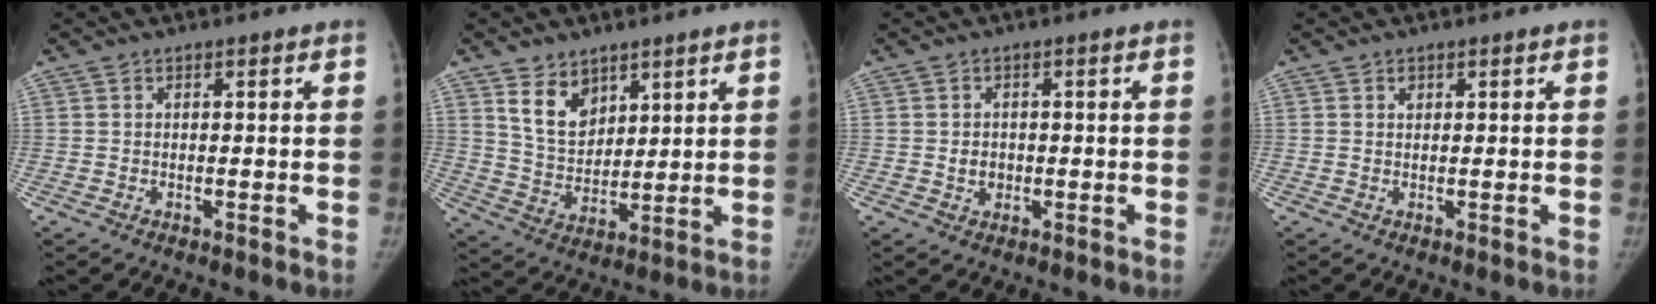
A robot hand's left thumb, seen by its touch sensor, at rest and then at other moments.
{"total": 9.1, "force": [5.3, 6.0, 4.4], "torque": [-0.052, -0.041, 0.109]}
{"total": 2.5, "force": [-0.3, 2.1, 1.3], "torque": [-0.007, 0.003, -0.003]}
{"total": 1.0, "force": [0.5, 0.7, 0.4], "torque": [0.001, -0.002, 0.008]}